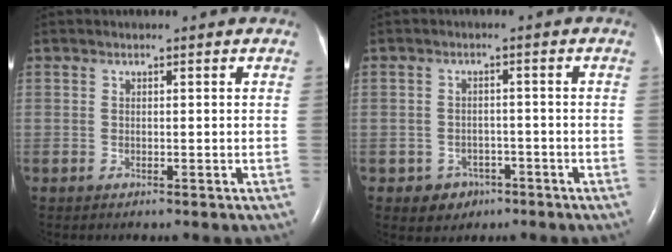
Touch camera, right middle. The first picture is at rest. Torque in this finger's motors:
{"motor_torque": [-0.06, -0.16, 0.03, -0.01]}